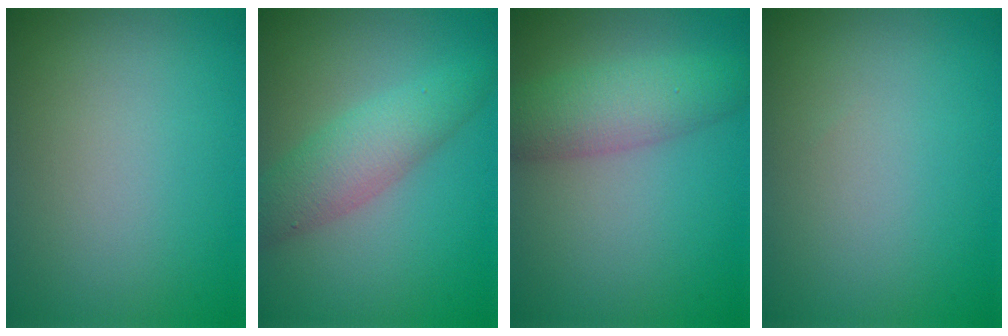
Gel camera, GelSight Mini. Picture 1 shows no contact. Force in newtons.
{"total": 4.3, "press": 4.3, "slide": 0.1}
{"total": 4.5, "press": 4.5, "slide": 0.2}
{"total": 0.0}